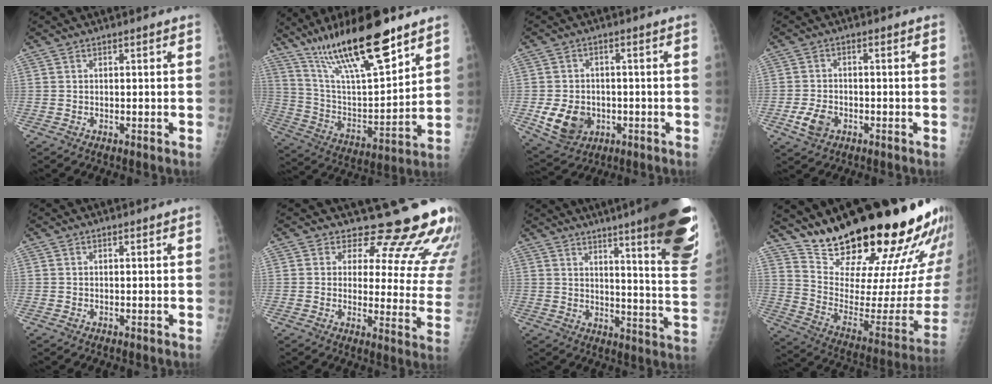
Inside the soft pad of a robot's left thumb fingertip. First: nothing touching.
{"total": 23.1, "force": [15.8, 5.1, 16.0], "torque": [-0.265, -0.060, 0.287]}
{"total": 8.9, "force": [-2.1, 7.1, 5.0], "torque": [-0.070, 0.004, -0.022]}
{"total": 4.8, "force": [-1.9, 3.3, 2.9], "torque": [-0.053, 0.005, -0.034]}
{"total": 0.0}
{"total": 19.6, "force": [17.1, 6.8, 6.5], "torque": [-0.034, -0.140, 0.183]}
{"total": 24.5, "force": [15.8, 2.8, 18.5], "torque": [-0.211, -0.089, 0.203]}
{"total": 29.6, "force": [23.8, 6.4, 16.5], "torque": [-0.224, -0.164, 0.347]}